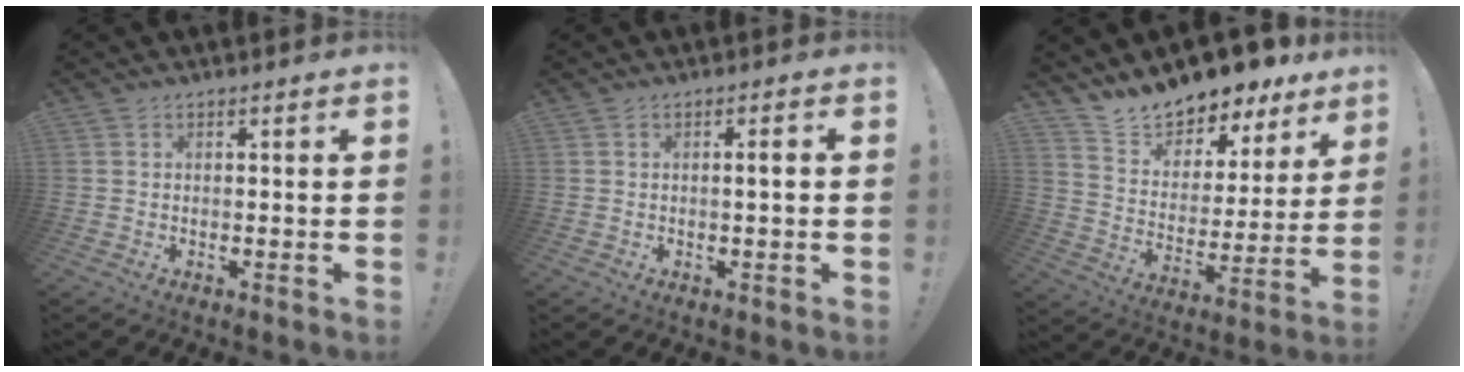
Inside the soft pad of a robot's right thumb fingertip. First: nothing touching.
{"total": 2.0, "force": [-0.4, -0.1, 2.0], "torque": [-0.036, 0.004, -0.010]}
{"total": 12.2, "force": [11.7, 3.1, 1.6], "torque": [-0.048, -0.111, 0.207]}